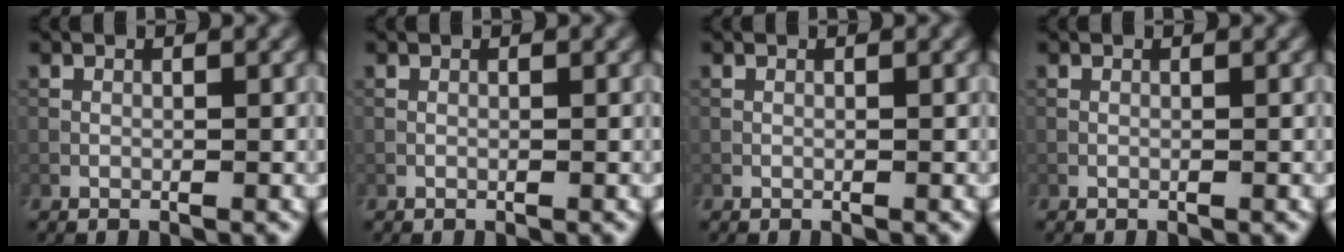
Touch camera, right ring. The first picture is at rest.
{"total": 0.0}
{"total": 0.0}
{"total": 0.0}